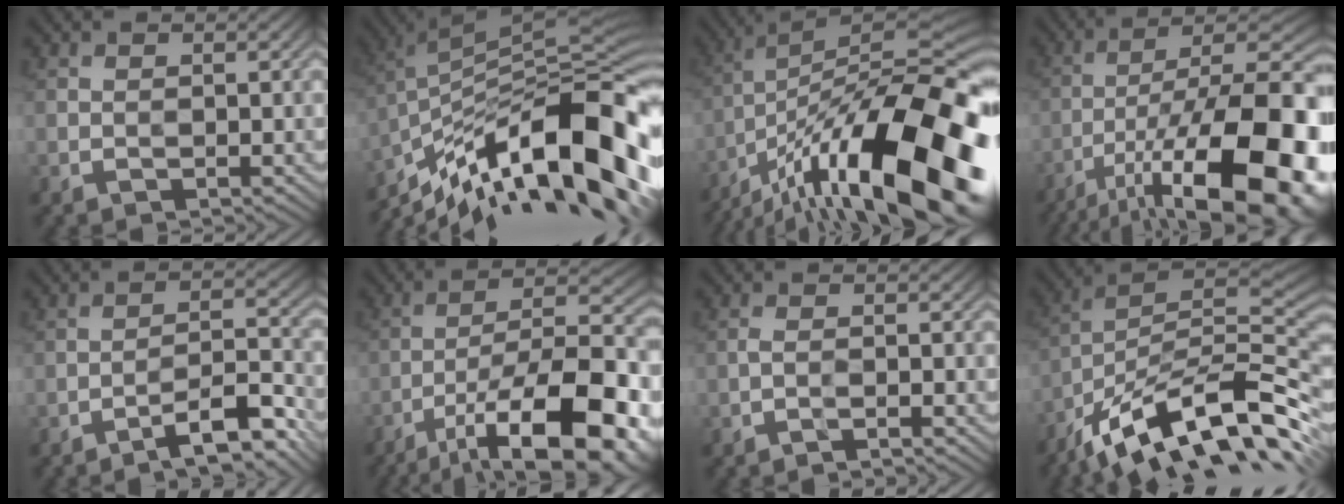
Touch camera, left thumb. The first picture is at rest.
{"total": 18.1, "force": [-10.3, 5.0, 14.0], "torque": [-0.238, 0.021, -0.189]}
{"total": 22.0, "force": [-11.8, 6.7, 17.3], "torque": [-0.275, 0.004, -0.195]}
{"total": 21.3, "force": [-9.7, 7.3, 17.5], "torque": [-0.263, -0.014, -0.159]}
{"total": 8.6, "force": [-6.4, 1.6, 5.6], "torque": [-0.078, 0.016, -0.108]}
{"total": 19.3, "force": [-10.4, 6.5, 14.9], "torque": [-0.232, -0.009, -0.169]}
{"total": 1.7, "force": [-1.2, 0.2, 1.2], "torque": [-0.020, 0.006, -0.032]}
{"total": 16.8, "force": [-9.1, 5.4, 13.1], "torque": [-0.244, 0.015, -0.176]}